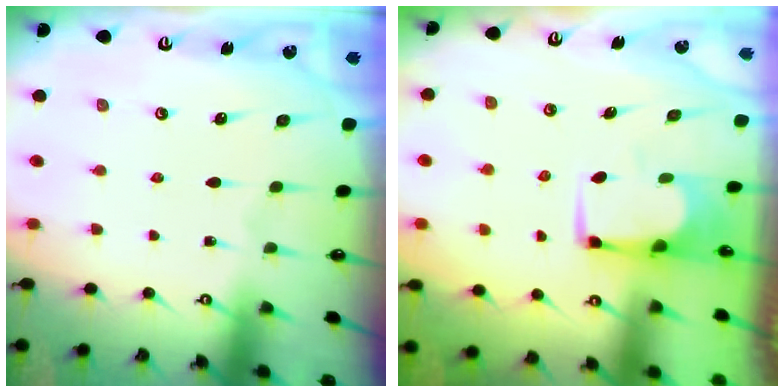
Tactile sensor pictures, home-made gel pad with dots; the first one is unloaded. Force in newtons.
{"total": 1.8, "press": 1.7, "slide": 0.3}